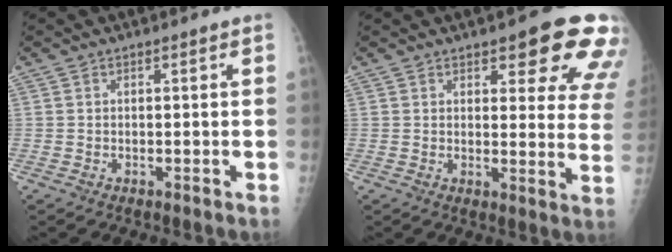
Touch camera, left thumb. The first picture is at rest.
{"total": 14.9, "force": [8.6, 5.2, 10.9], "torque": [-0.094, -0.040, 0.095]}